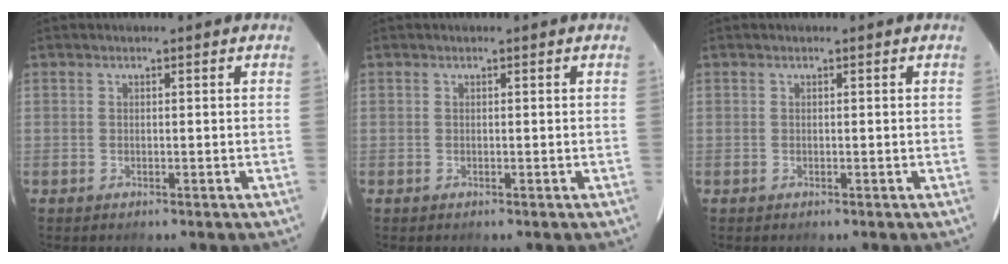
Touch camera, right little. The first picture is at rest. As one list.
[{"total": 0.0}, {"total": 0.0}]